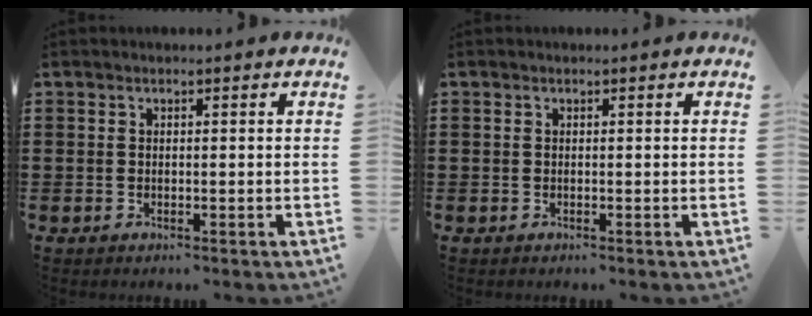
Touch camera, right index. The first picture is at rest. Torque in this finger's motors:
{"motor_torque": [0.07, 0.05, 0.06, 0.00]}